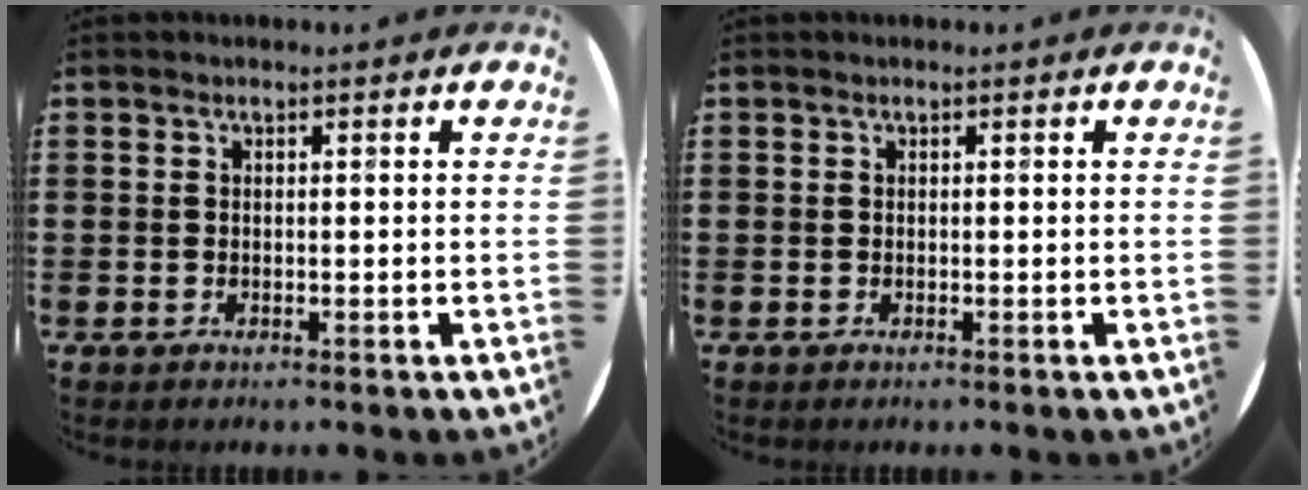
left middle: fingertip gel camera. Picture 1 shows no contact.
{"total": 0.0}